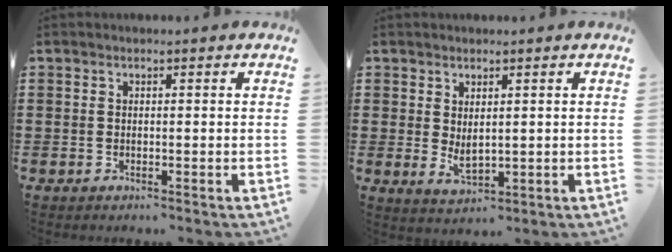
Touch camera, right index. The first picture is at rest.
{"total": 2.5, "force": [0.8, 1.2, 2.1], "torque": [-0.040, -0.001, 0.017]}